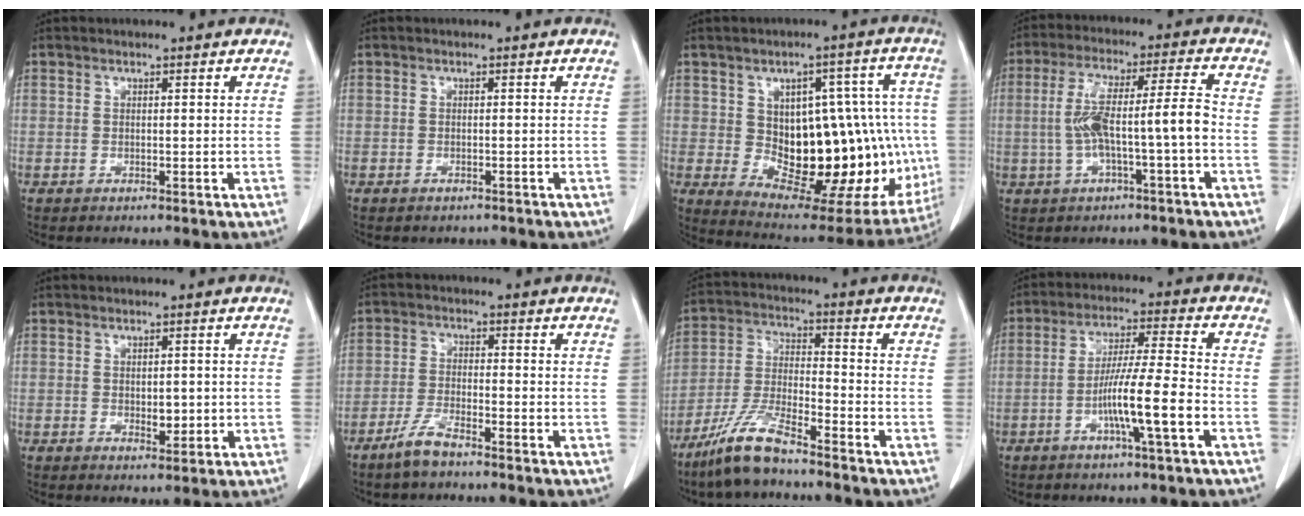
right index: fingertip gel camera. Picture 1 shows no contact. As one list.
[{"total": 1.6, "force": [-1.4, 0.7, 0.3], "torque": [-0.014, -0.003, -0.014]}, {"total": 22.0, "force": [-1.4, 10.6, 19.2], "torque": [-0.215, 0.033, 0.013]}, {"total": 9.4, "force": [-1.7, 0.3, 9.3], "torque": [-0.178, 0.030, -0.027]}, {"total": 2.4, "force": [0.0, 1.4, 1.9], "torque": [-0.024, -0.001, 0.008]}, {"total": 4.6, "force": [-3.6, 0.7, 2.7], "torque": [-0.064, -0.006, -0.071]}, {"total": 9.5, "force": [-7.4, 1.1, 5.9], "torque": [-0.132, -0.021, -0.147]}, {"total": 9.4, "force": [-3.3, -0.6, 8.8], "torque": [-0.161, 0.003, -0.061]}]